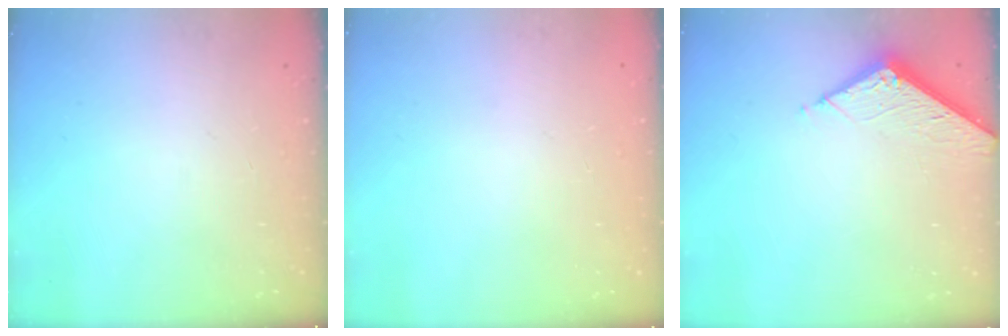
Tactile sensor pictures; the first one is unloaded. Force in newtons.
{"total": 0.0}
{"total": 6.8, "press": 6.8, "slide": 0.5}